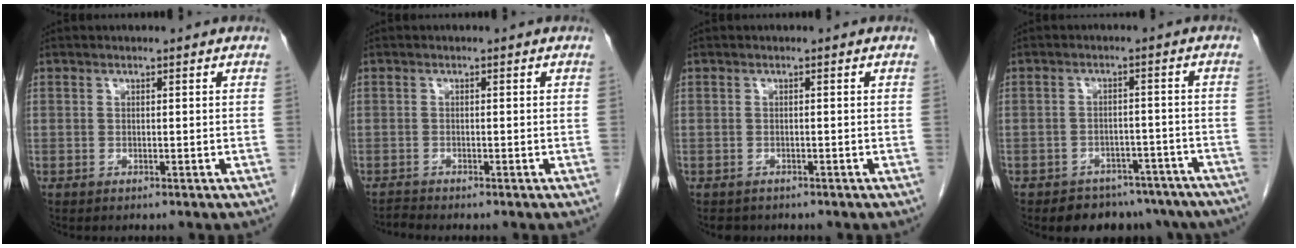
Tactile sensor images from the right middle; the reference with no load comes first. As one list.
[{"total": 0.9, "force": [-0.8, -0.3, -0.3], "torque": [0.003, -0.007, -0.016]}, {"total": 1.8, "force": [-1.4, 1.1, 0.2], "torque": [-0.008, 0.000, -0.020]}, {"total": 11.8, "force": [-9.6, 6.2, 3.0], "torque": [-0.024, 0.016, -0.105]}]